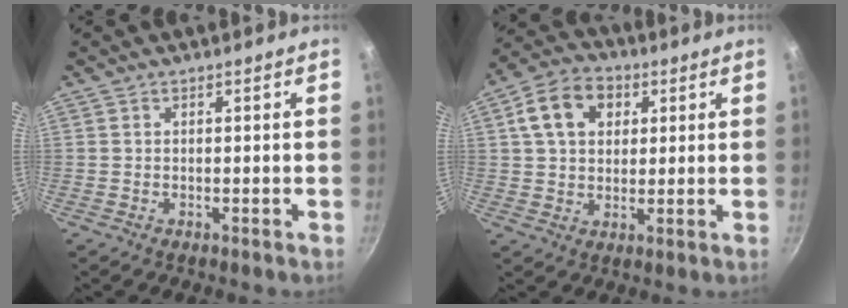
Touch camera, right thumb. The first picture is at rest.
{"total": 11.1, "force": [3.5, 8.2, 6.6], "torque": [-0.098, 0.009, 0.047]}